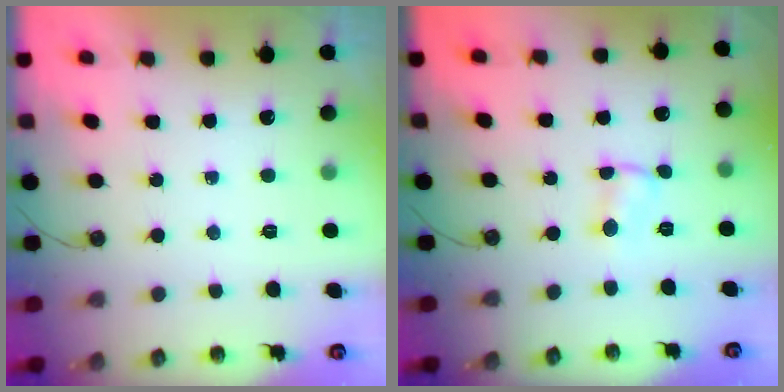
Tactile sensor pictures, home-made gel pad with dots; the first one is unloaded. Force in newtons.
{"total": 1.1, "press": 1.1, "slide": 0.2}